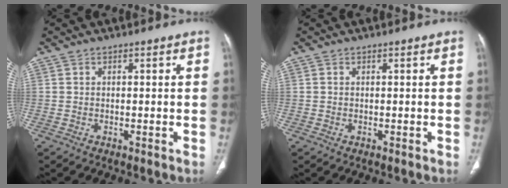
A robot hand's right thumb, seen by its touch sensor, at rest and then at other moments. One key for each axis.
{"total": 0.0}